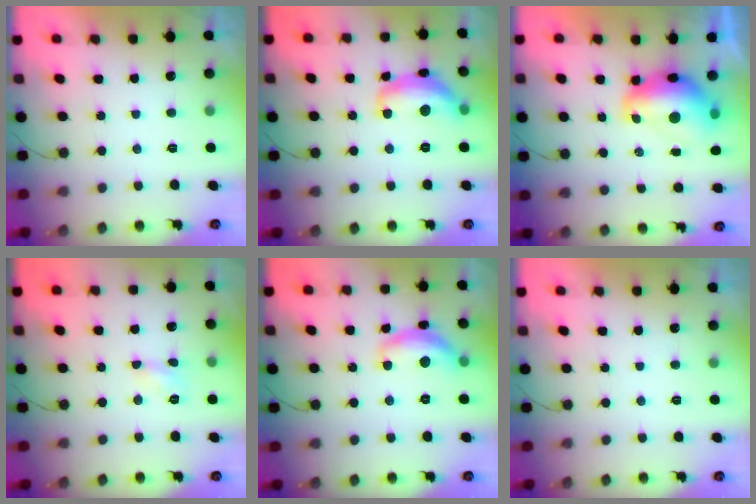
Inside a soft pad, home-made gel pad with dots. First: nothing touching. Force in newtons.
{"total": 13.7, "press": 13.7, "slide": 0.9}
{"total": 10.1, "press": 10.1, "slide": 0.9}
{"total": 3.8, "press": 3.7, "slide": 0.5}
{"total": 12.7, "press": 12.7, "slide": 0.7}
{"total": 0.0}